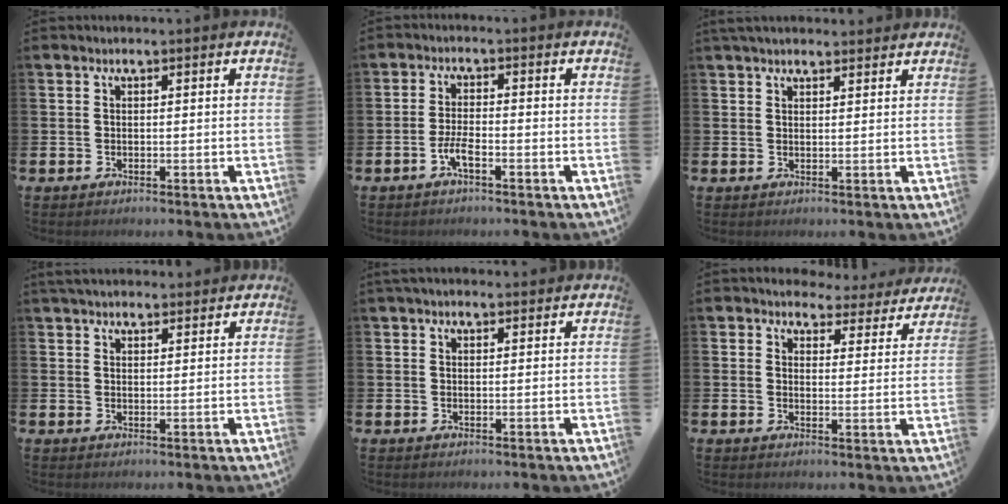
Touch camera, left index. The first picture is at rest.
{"total": 2.7, "force": [-1.4, 0.6, 2.2], "torque": [-0.051, 0.002, -0.027]}
{"total": 3.2, "force": [2.9, 1.0, 0.9], "torque": [-0.012, -0.008, 0.052]}
{"total": 3.7, "force": [3.4, 1.1, 0.8], "torque": [-0.021, -0.009, 0.063]}
{"total": 1.9, "force": [1.7, 0.8, 0.6], "torque": [-0.004, 0.000, 0.029]}
{"total": 3.5, "force": [3.1, 1.6, 0.1], "torque": [-0.006, -0.026, 0.050]}